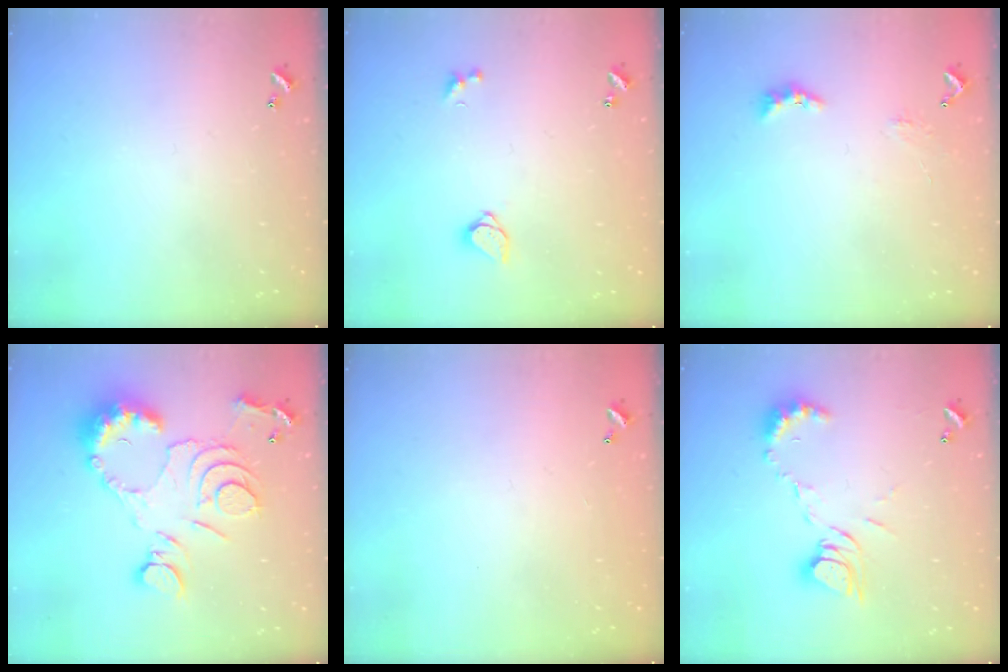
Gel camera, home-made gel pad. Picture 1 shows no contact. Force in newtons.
{"total": 1.5, "press": 1.5, "slide": 0.4}
{"total": 3.9, "press": 3.8, "slide": 0.7}
{"total": 15.6, "press": 15.5, "slide": 1.6}
{"total": 2.9, "press": 2.9, "slide": 0.1}
{"total": 8.8, "press": 8.8, "slide": 1.0}